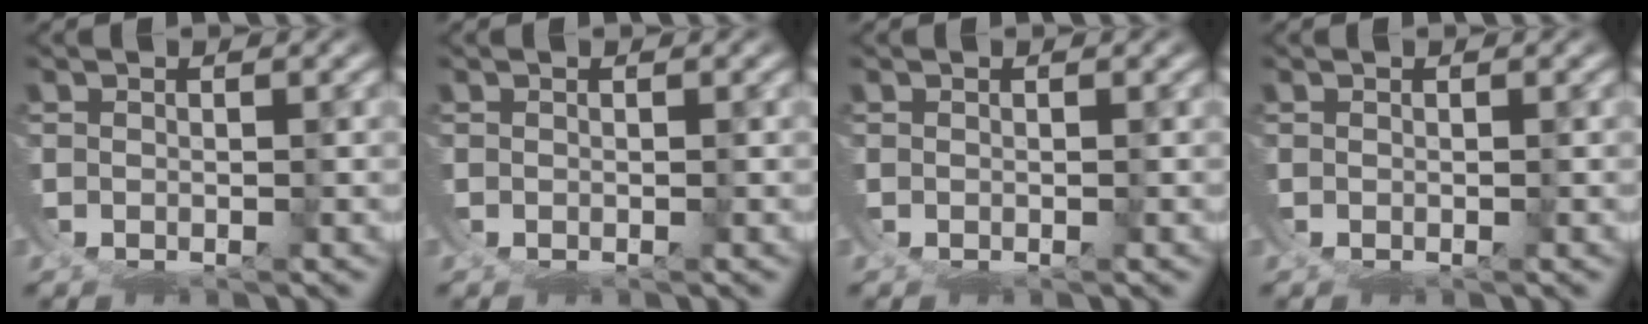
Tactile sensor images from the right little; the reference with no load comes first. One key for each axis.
{"total": 0.0}
{"total": 0.0}
{"total": 0.0}